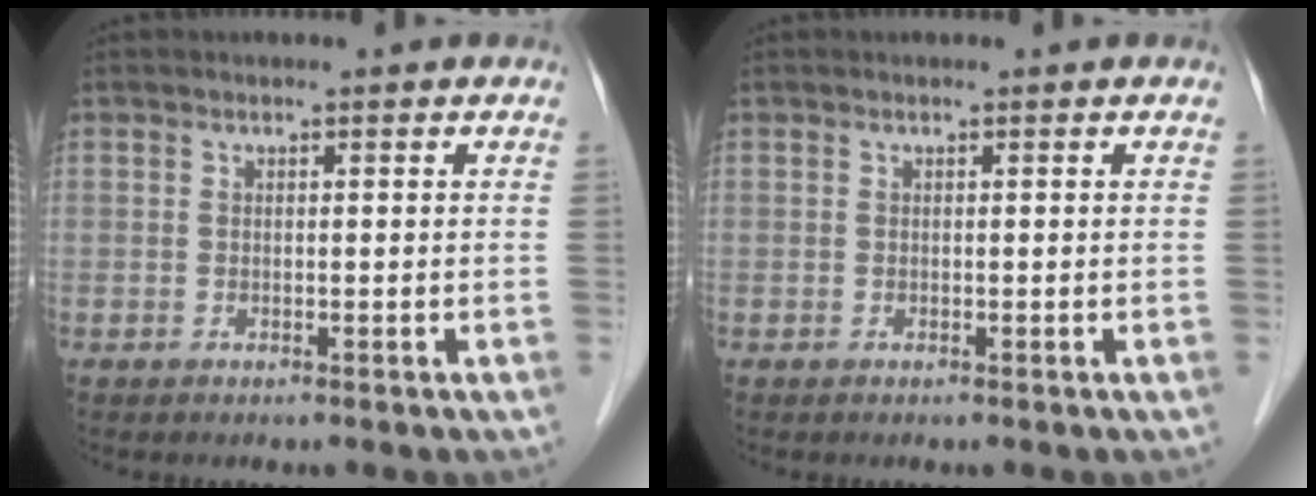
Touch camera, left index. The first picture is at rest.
{"total": 0.0}